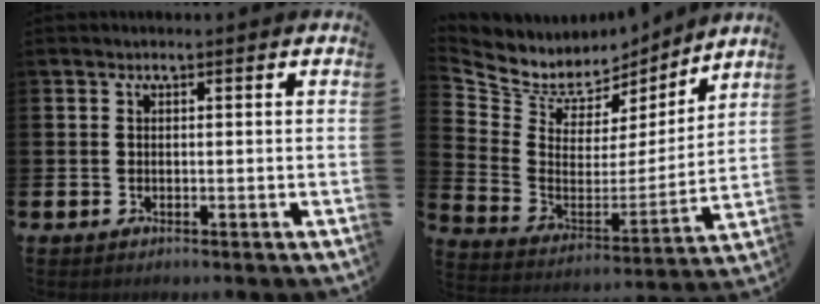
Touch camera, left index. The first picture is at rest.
{"total": 7.1, "force": [6.4, 3.2, 0.2], "torque": [-0.057, -0.051, 0.112]}